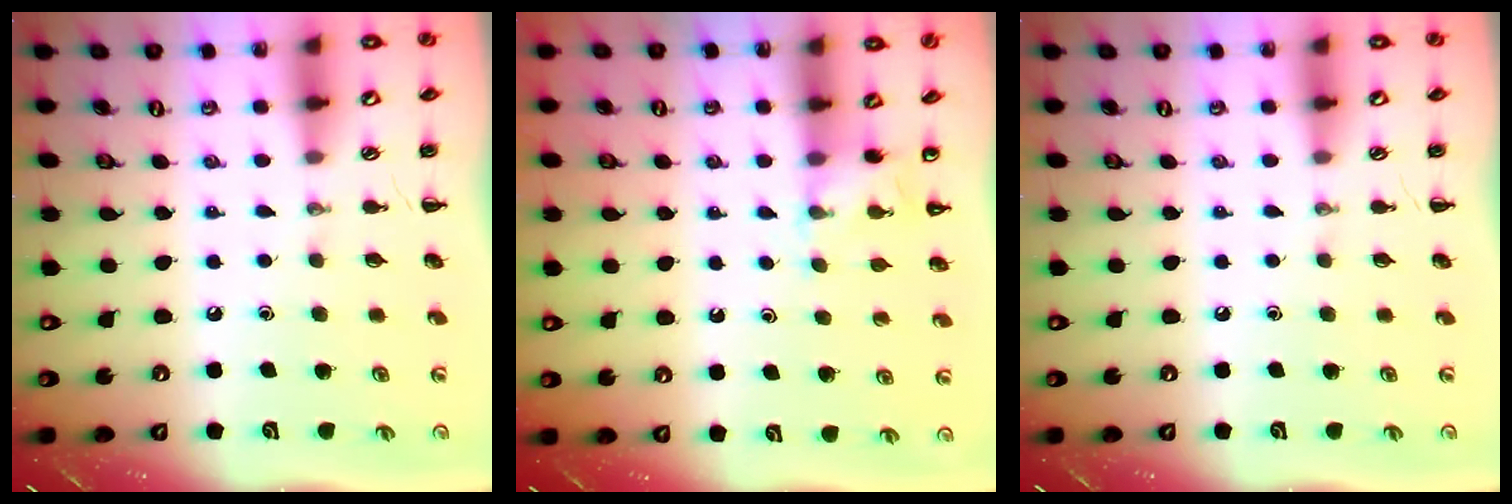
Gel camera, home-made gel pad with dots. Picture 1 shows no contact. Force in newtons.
{"total": 5.3, "press": 5.1, "slide": 1.4}
{"total": 0.0}